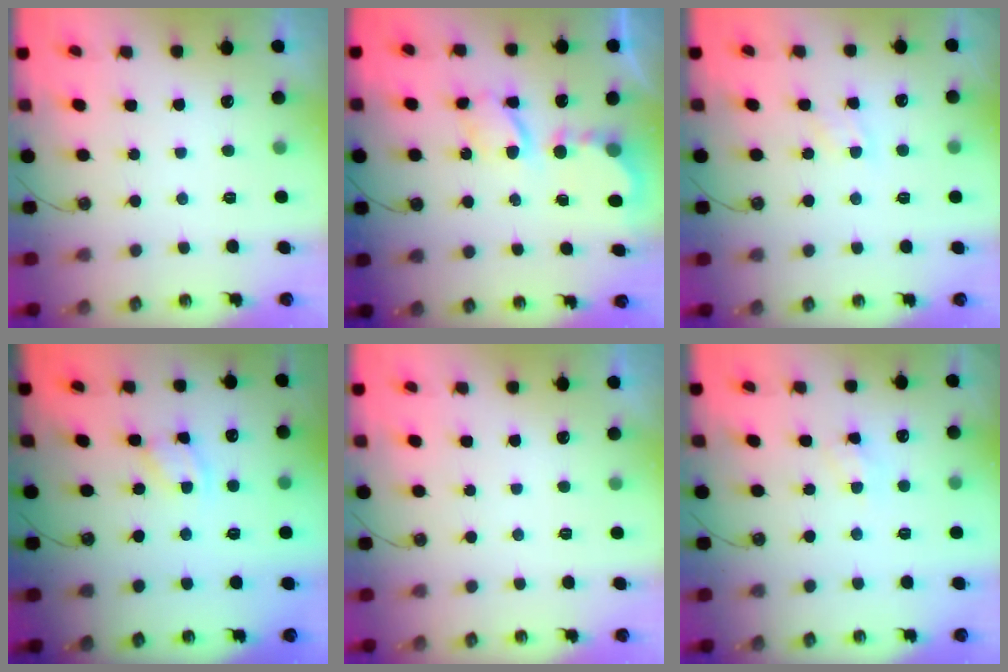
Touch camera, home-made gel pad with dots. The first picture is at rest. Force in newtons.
{"total": 5.8, "press": 5.8, "slide": 0.2}
{"total": 5.2, "press": 5.1, "slide": 0.5}
{"total": 2.7, "press": 2.7, "slide": 0.1}
{"total": 0.0}
{"total": 3.7, "press": 3.7, "slide": 0.6}